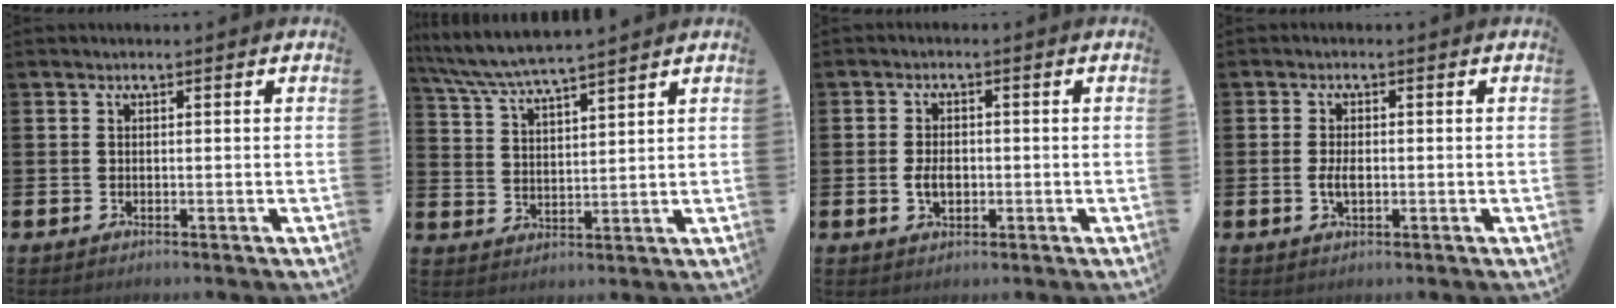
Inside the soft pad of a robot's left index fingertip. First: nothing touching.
{"total": 5.8, "force": [5.6, -0.1, 1.5], "torque": [-0.051, -0.031, 0.099]}
{"total": 2.9, "force": [-0.4, 1.9, 2.2], "torque": [-0.031, 0.001, -0.010]}
{"total": 2.3, "force": [-0.3, 1.2, 2.0], "torque": [-0.034, 0.001, -0.006]}